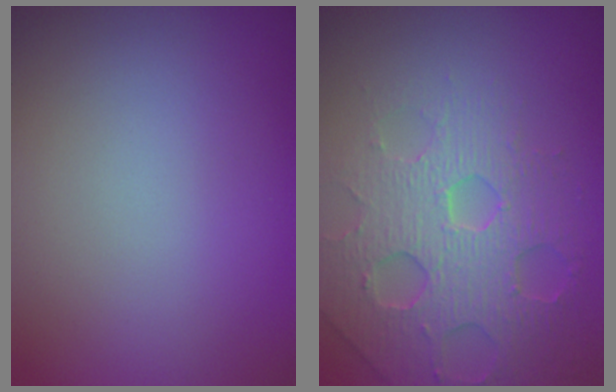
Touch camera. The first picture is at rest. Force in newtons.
{"total": 4.7, "press": 4.6, "slide": 1.0}